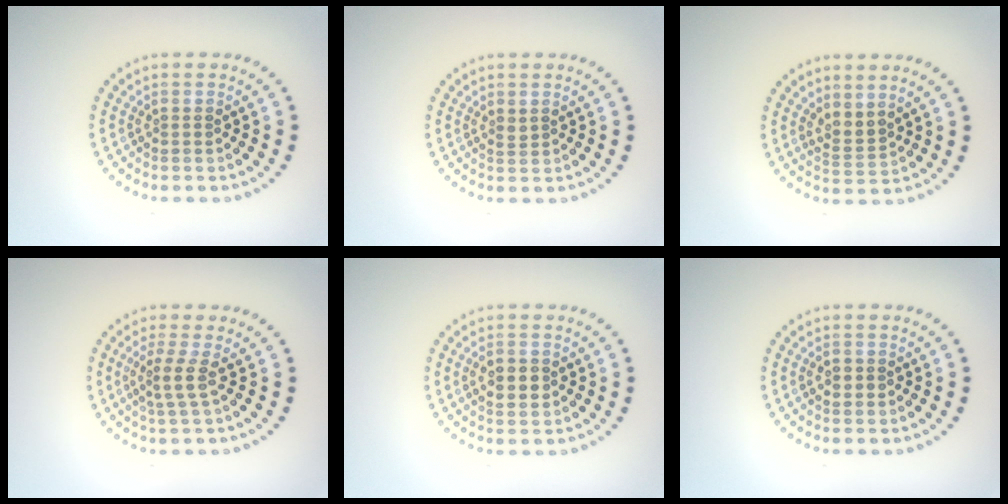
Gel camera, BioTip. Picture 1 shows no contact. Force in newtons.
{"total": 0.7, "press": 0.6, "slide": 0.3}
{"total": 2.1, "press": 1.6, "slide": 1.4}
{"total": 2.2, "press": 1.7, "slide": 1.3}
{"total": 2.7, "press": 2.7, "slide": 0.1}
{"total": 0.8, "press": 0.8, "slide": 0.1}